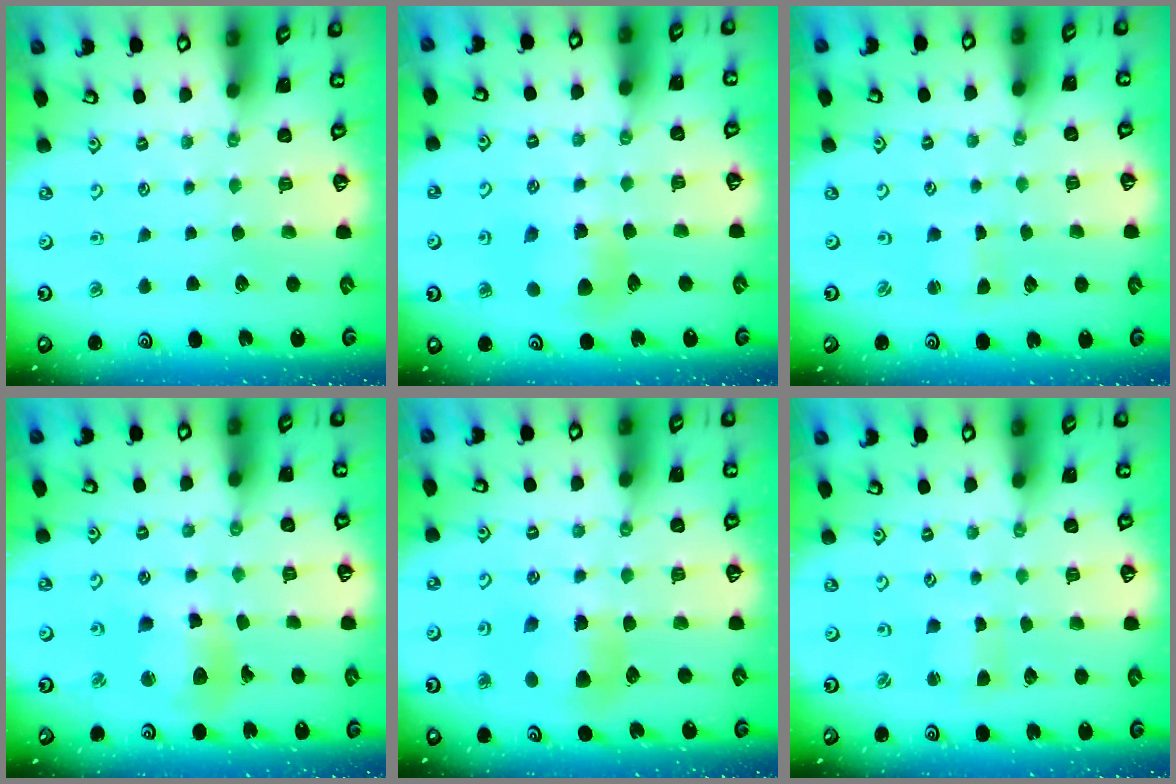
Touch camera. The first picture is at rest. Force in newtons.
{"total": 7.4, "press": 7.4, "slide": 0.8}
{"total": 0.7, "press": 0.7, "slide": 0.1}
{"total": 9.9, "press": 9.8, "slide": 1.3}
{"total": 7.5, "press": 7.4, "slide": 1.1}
{"total": 1.8, "press": 1.7, "slide": 0.4}